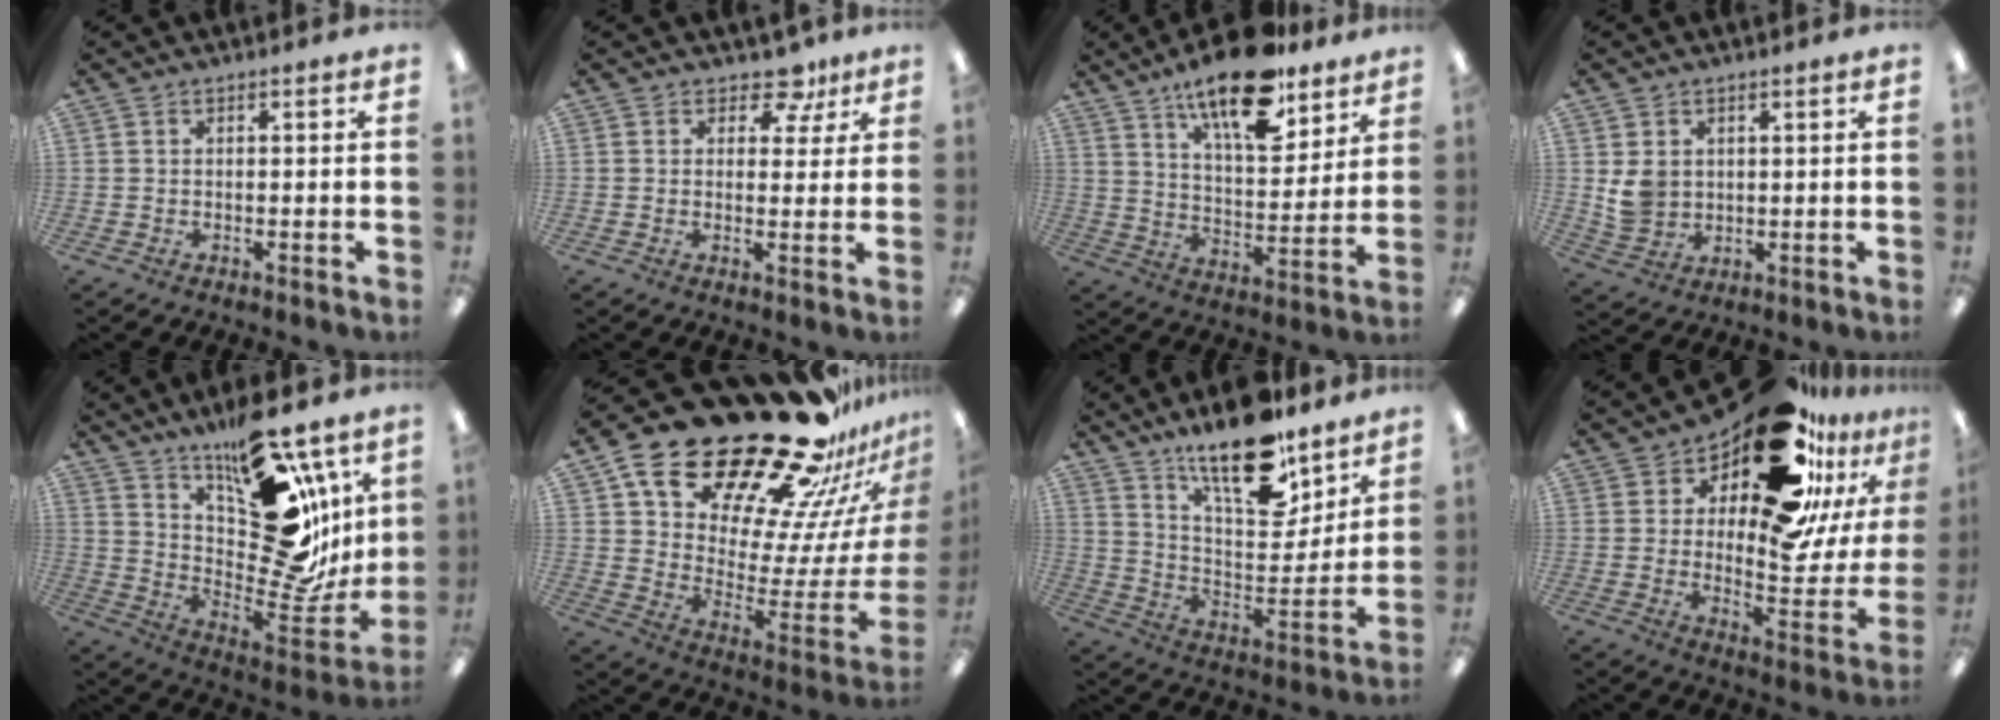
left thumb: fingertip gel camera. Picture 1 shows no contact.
{"total": 7.2, "force": [4.8, 4.1, 3.5], "torque": [-0.043, -0.021, 0.082]}
{"total": 18.0, "force": [13.4, 6.3, 10.3], "torque": [-0.164, -0.078, 0.224]}
{"total": 5.7, "force": [1.8, 5.0, 2.1], "torque": [-0.031, 0.004, 0.038]}
{"total": 23.3, "force": [10.7, 11.1, 17.5], "torque": [-0.224, -0.094, 0.191]}
{"total": 31.0, "force": [24.6, 11.0, 15.3], "torque": [-0.217, -0.198, 0.442]}
{"total": 19.8, "force": [15.4, 6.9, 10.3], "torque": [-0.164, -0.106, 0.263]}
{"total": 20.3, "force": [14.9, 8.3, 11.0], "torque": [-0.137, -0.129, 0.245]}